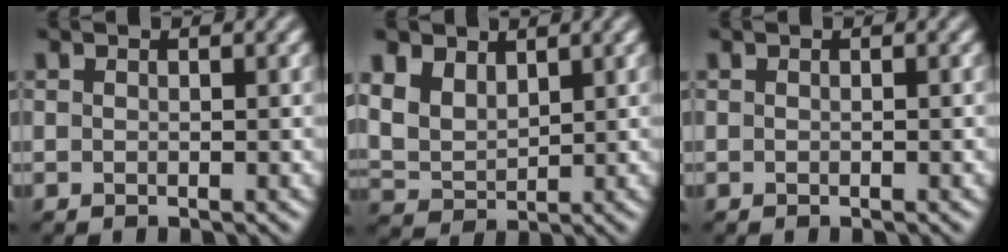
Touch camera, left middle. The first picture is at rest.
{"total": 5.1, "force": [2.8, 3.4, 2.7], "torque": [-0.078, 0.002, 0.059]}
{"total": 0.0}